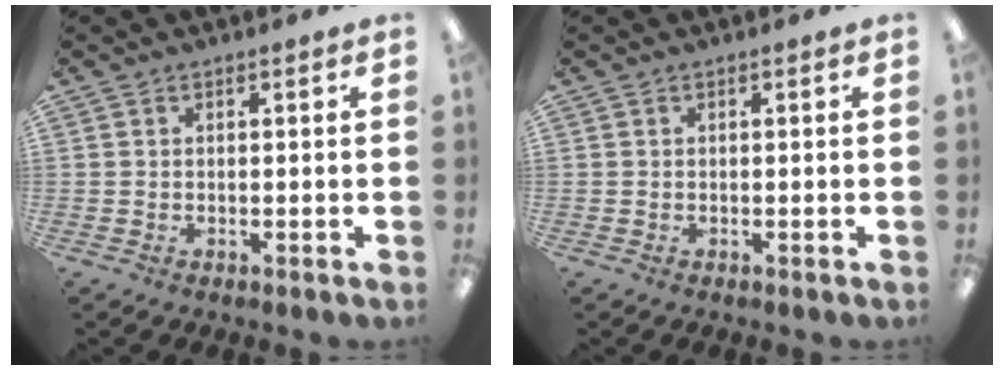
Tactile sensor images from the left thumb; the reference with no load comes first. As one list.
[{"total": 0.0}]